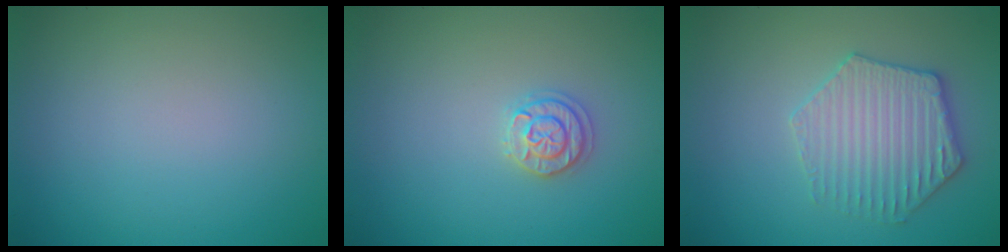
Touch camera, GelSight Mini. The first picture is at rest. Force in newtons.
{"total": 1.8, "press": 1.8, "slide": 0.1}
{"total": 3.9, "press": 3.9, "slide": 0.3}